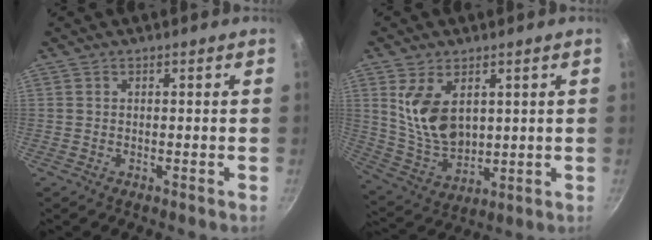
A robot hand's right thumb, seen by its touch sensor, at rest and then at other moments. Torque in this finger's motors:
{"motor_torque": [-0.57, 0.92, 1.02, 0.64, 0.11]}